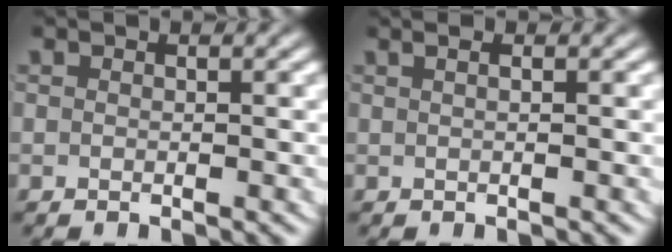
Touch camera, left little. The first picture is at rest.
{"total": 1.9, "force": [0.9, 0.5, 1.6], "torque": [-0.008, 0.016, 0.009]}